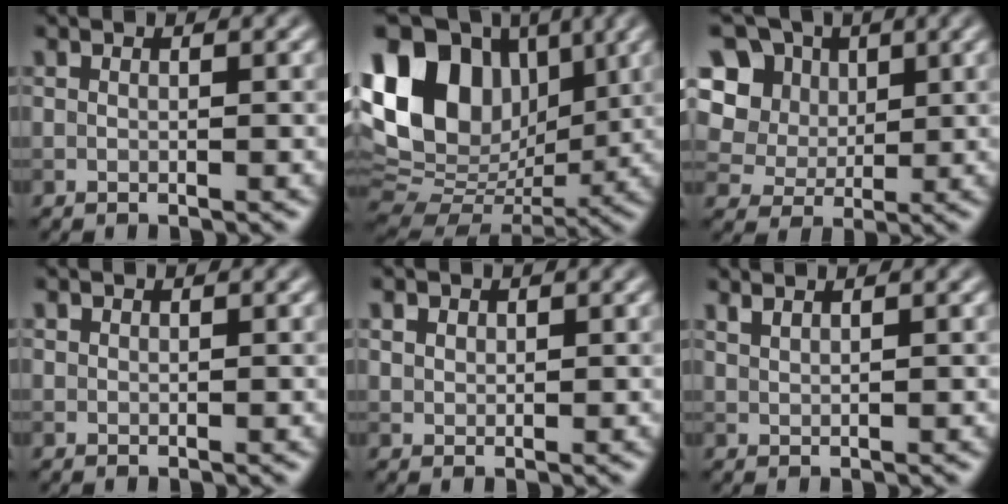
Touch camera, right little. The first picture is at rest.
{"total": 15.0, "force": [4.6, 10.8, 9.4], "torque": [-0.186, 0.029, 0.081]}
{"total": 12.6, "force": [5.1, 10.1, 5.6], "torque": [-0.132, 0.028, 0.085]}
{"total": 0.5, "force": [0.4, 0.4, 0.0], "torque": [0.003, -0.001, 0.009]}
{"total": 1.7, "force": [1.1, 1.2, 0.5], "torque": [-0.014, -0.001, 0.026]}
{"total": 1.4, "force": [1.2, 0.4, 0.6], "torque": [-0.007, -0.001, 0.020]}